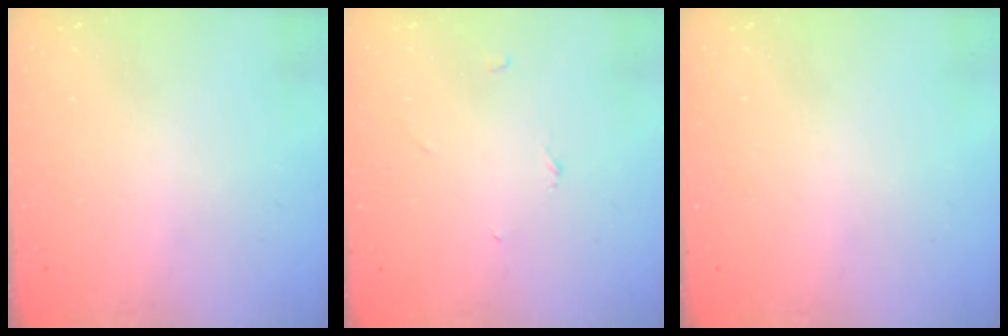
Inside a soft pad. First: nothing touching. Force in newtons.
{"total": 2.7, "press": 2.7, "slide": 0.3}
{"total": 0.0}